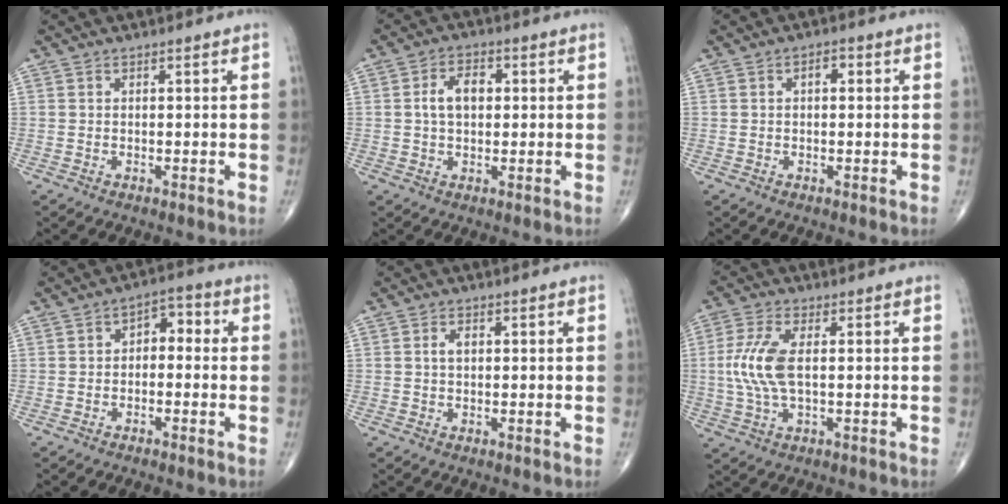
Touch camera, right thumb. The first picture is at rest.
{"total": 5.8, "force": [0.7, 3.7, 4.5], "torque": [-0.074, 0.012, 0.007]}
{"total": 2.0, "force": [0.4, 1.1, 1.6], "torque": [-0.015, 0.010, 0.001]}
{"total": 4.7, "force": [-0.4, 3.1, 3.5], "torque": [-0.027, 0.029, -0.020]}
{"total": 1.8, "force": [0.3, 1.1, 1.4], "torque": [-0.028, 0.005, 0.004]}
{"total": 8.3, "force": [0.4, 3.4, 7.6], "torque": [-0.188, 0.004, 0.007]}